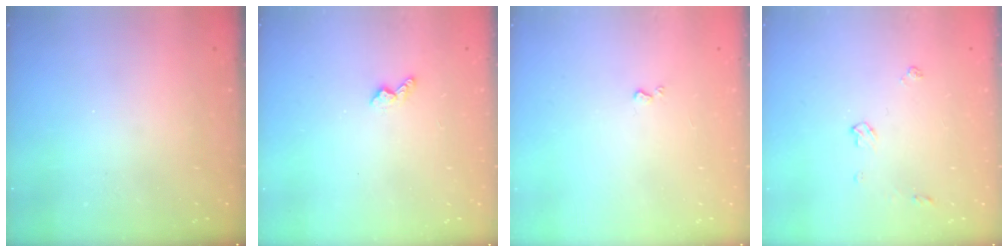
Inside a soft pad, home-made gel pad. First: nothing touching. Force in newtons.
{"total": 3.5, "press": 3.5, "slide": 0.5}
{"total": 0.7, "press": 0.7, "slide": 0.2}
{"total": 4.7, "press": 4.7, "slide": 0.7}